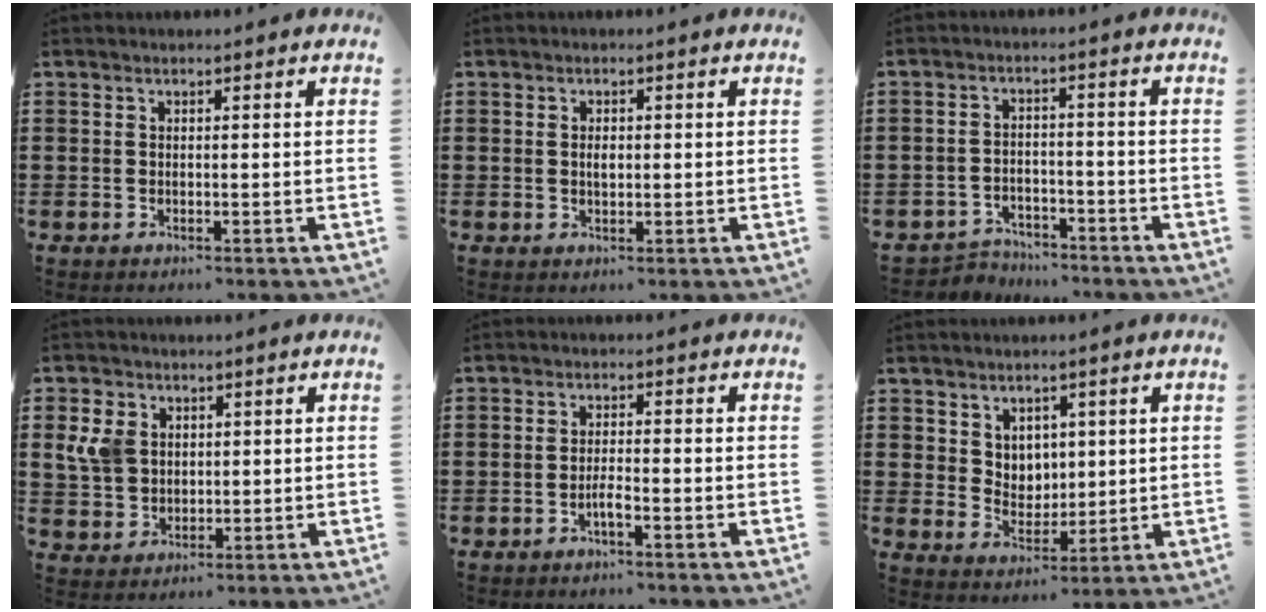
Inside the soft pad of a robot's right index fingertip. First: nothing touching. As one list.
[{"total": 1.5, "force": [0.0, 0.6, 1.4], "torque": [-0.029, 0.003, -0.002]}, {"total": 3.4, "force": [-3.3, 0.9, -0.1], "torque": [-0.007, 0.004, -0.071]}, {"total": 5.6, "force": [1.4, 4.7, 2.7], "torque": [-0.091, 0.010, 0.020]}, {"total": 2.2, "force": [-1.3, 0.2, 1.7], "torque": [-0.030, -0.001, -0.024]}, {"total": 4.6, "force": [2.6, 3.7, 0.6], "torque": [-0.025, -0.001, 0.046]}]